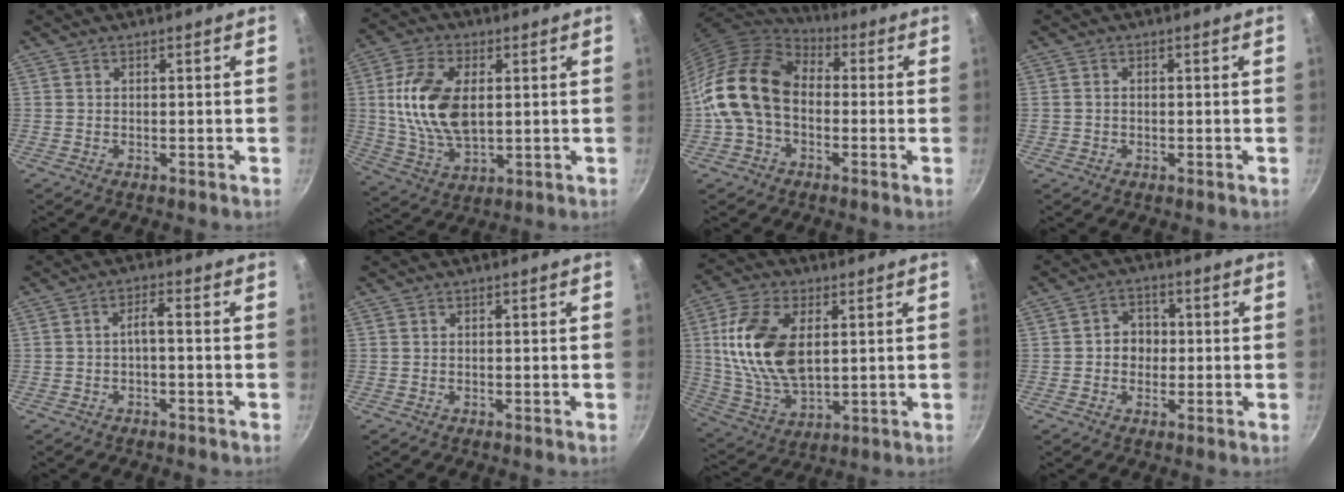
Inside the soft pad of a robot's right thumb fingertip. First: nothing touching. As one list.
[{"total": 15.0, "force": [2.0, 8.7, 12.0], "torque": [-0.217, -0.006, 0.043]}, {"total": 16.0, "force": [-1.0, 11.4, 11.3], "torque": [-0.188, 0.041, -0.036]}, {"total": 1.2, "force": [-0.2, 1.0, 0.5], "torque": [-0.009, 0.004, -0.002]}, {"total": 2.7, "force": [-1.0, 0.7, 2.5], "torque": [-0.054, 0.022, -0.017]}, {"total": 0.0}, {"total": 17.2, "force": [3.3, 10.0, 13.6], "torque": [-0.250, -0.009, 0.072]}, {"total": 5.2, "force": [-0.2, 4.5, 2.5], "torque": [-0.007, 0.009, -0.008]}]